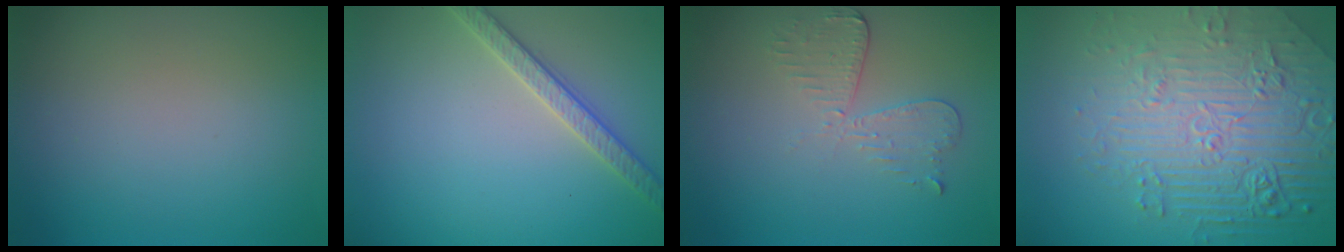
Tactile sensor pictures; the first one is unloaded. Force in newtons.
{"total": 2.7, "press": 2.7, "slide": 0.1}
{"total": 3.0, "press": 2.6, "slide": 1.5}
{"total": 9.0, "press": 6.1, "slide": 6.5}